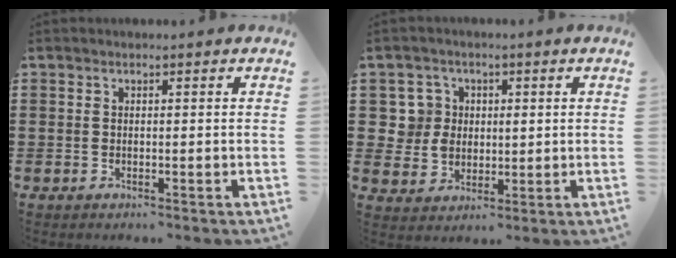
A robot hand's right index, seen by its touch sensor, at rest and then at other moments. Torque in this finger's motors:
{"motor_torque": [0.34, 0.05, 0.15, 0.04]}